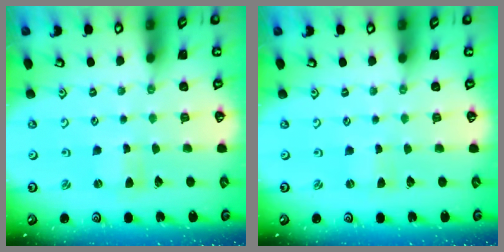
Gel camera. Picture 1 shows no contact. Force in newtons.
{"total": 0.0}